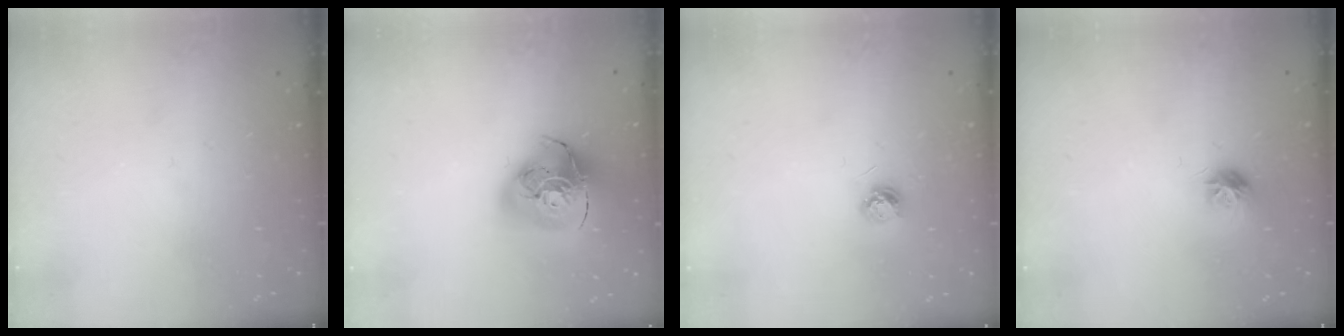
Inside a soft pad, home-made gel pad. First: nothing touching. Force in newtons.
{"total": 18.7, "press": 18.6, "slide": 2.1}
{"total": 3.6, "press": 3.5, "slide": 0.4}
{"total": 7.7, "press": 7.7, "slide": 0.2}